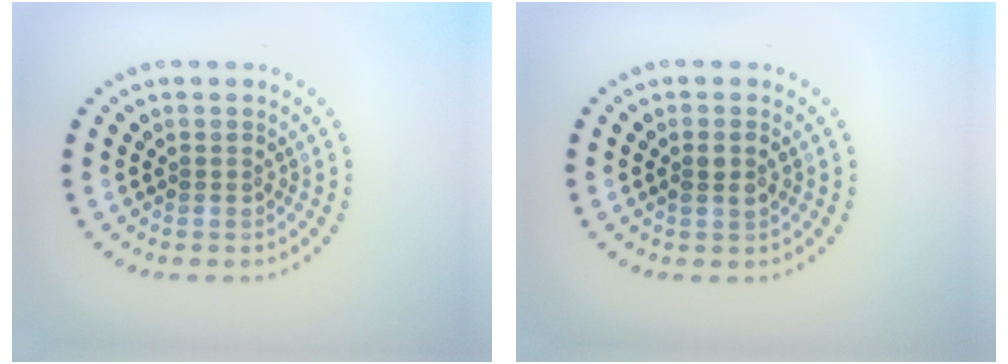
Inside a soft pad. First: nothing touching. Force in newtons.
{"total": 1.4, "press": 1.3, "slide": 0.5}